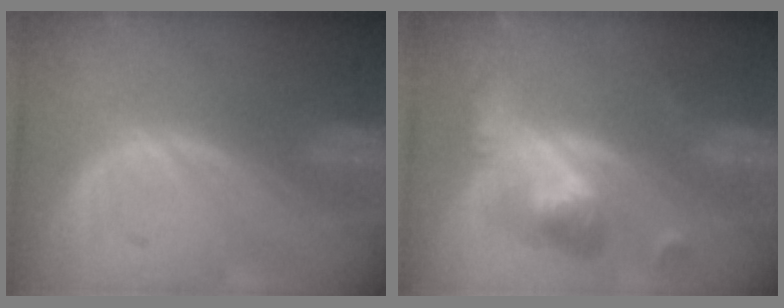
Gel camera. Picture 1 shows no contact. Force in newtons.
{"total": 6.4, "press": 5.9, "slide": 2.5}